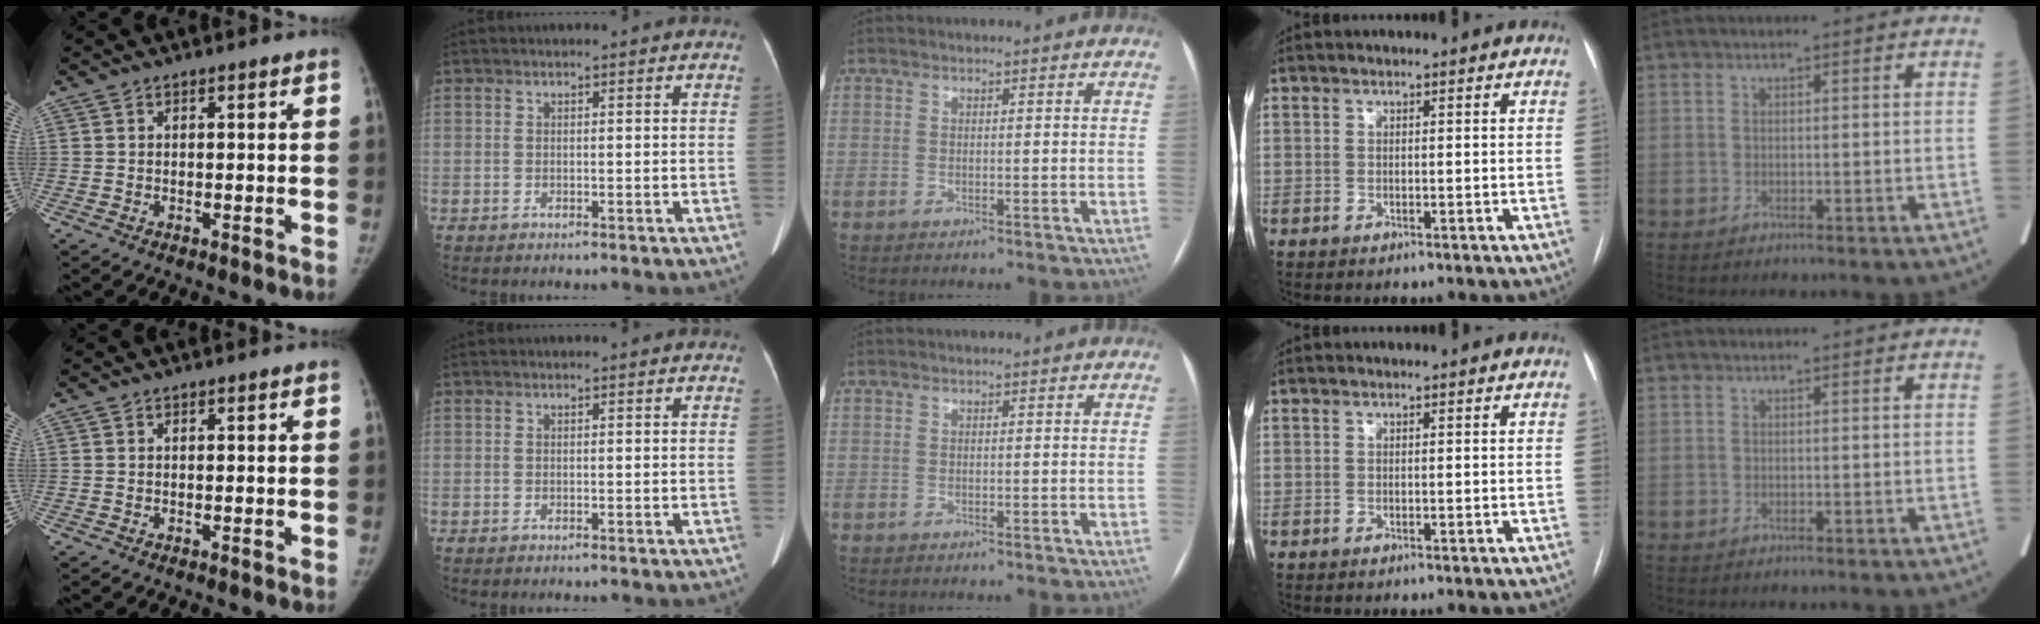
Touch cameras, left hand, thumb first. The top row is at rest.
{}